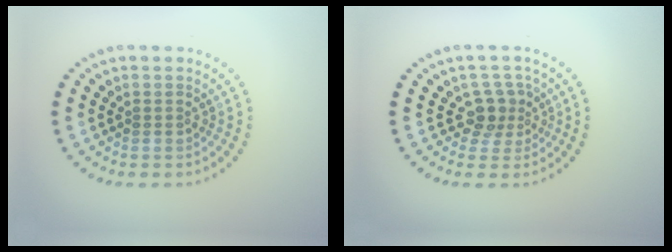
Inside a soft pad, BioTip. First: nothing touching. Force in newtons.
{"total": 2.5, "press": 1.9, "slide": 1.6}